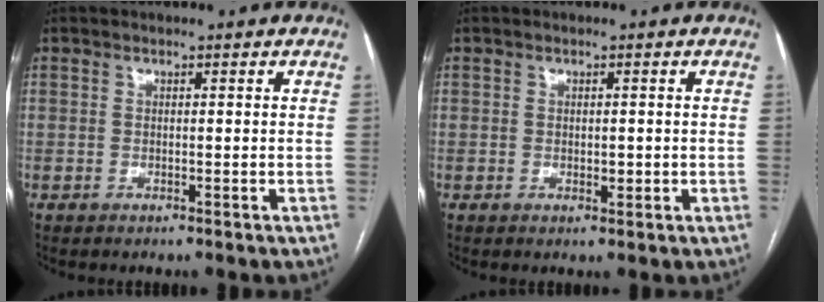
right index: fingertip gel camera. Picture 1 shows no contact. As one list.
[{"total": 1.6, "force": [-0.2, 0.8, 1.3], "torque": [-0.019, -0.002, 0.001]}]